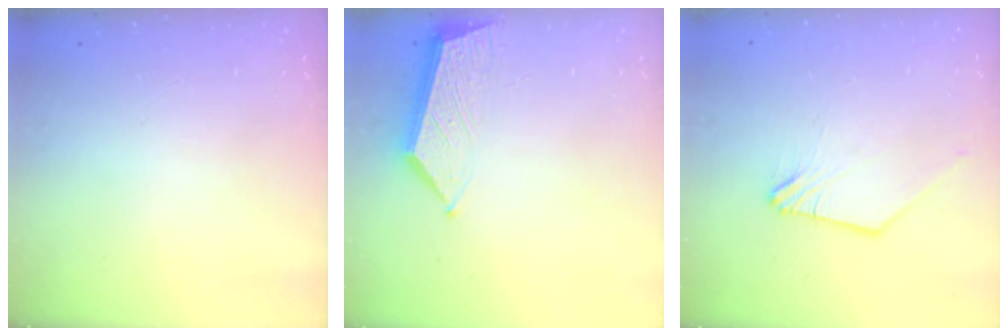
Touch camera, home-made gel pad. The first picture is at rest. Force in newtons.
{"total": 7.0, "press": 7.0, "slide": 0.1}
{"total": 1.2, "press": 1.2, "slide": 0.2}